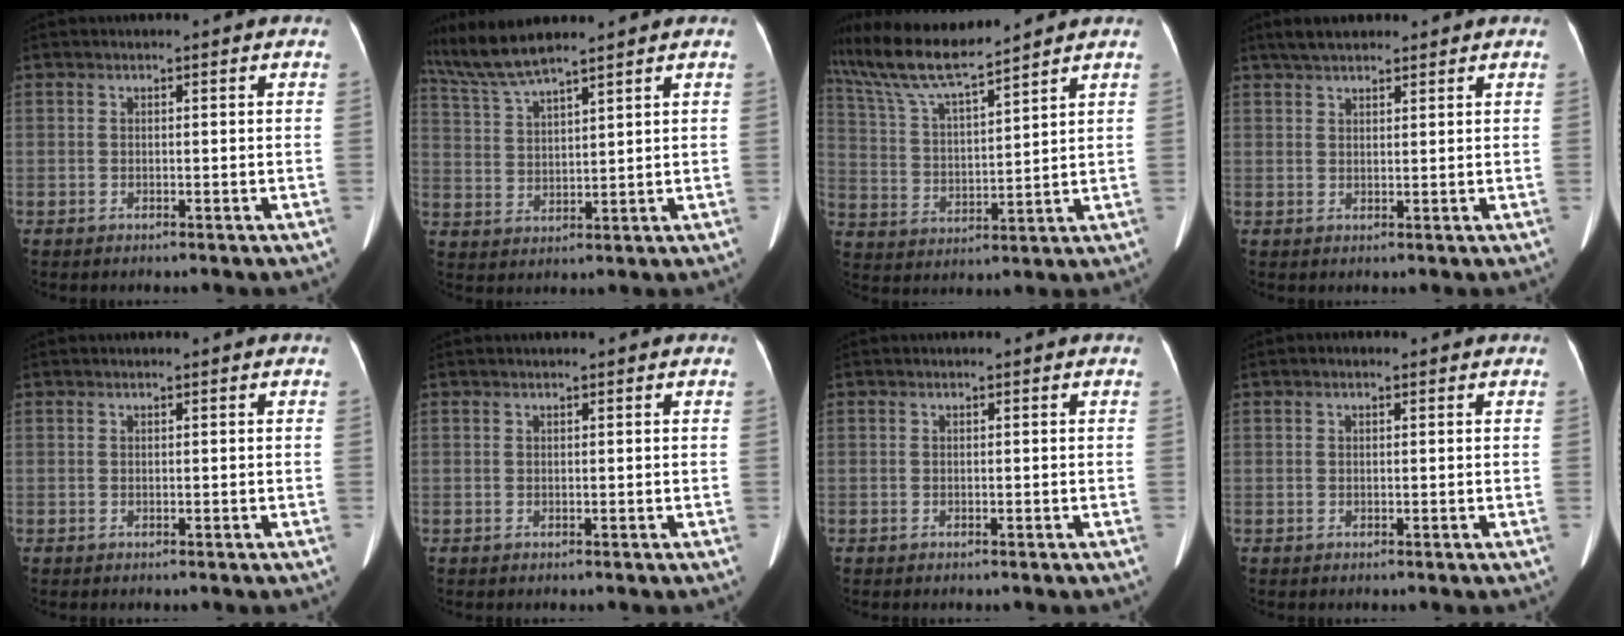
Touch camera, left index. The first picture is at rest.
{"total": 8.4, "force": [7.5, 0.1, 3.8], "torque": [-0.089, 0.017, 0.151]}
{"total": 13.3, "force": [11.9, 0.1, 6.0], "torque": [-0.127, 0.014, 0.230]}
{"total": 4.8, "force": [3.9, 1.6, 2.4], "torque": [-0.046, 0.023, 0.067]}
{"total": 0.0}
{"total": 0.7, "force": [0.6, 0.1, 0.4], "torque": [-0.008, 0.012, 0.010]}
{"total": 0.0}
{"total": 0.9, "force": [0.5, 0.6, 0.6], "torque": [-0.013, 0.014, 0.003]}